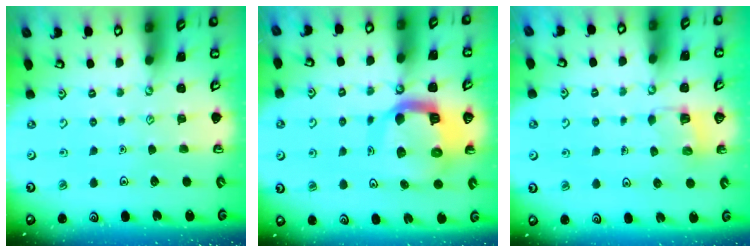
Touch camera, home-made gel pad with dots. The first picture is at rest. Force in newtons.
{"total": 13.5, "press": 13.4, "slide": 1.8}
{"total": 4.1, "press": 4.1, "slide": 0.2}